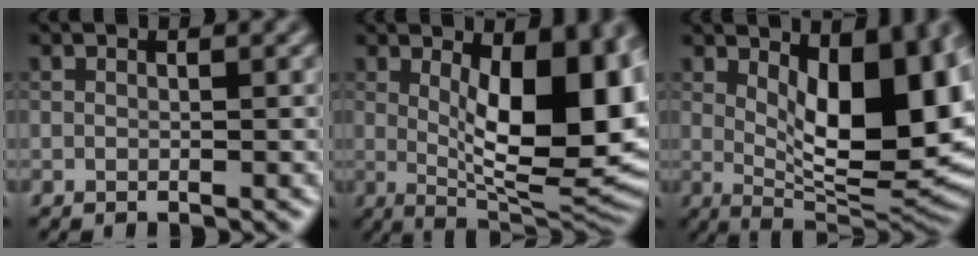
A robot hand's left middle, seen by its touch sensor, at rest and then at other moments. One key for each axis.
{"total": 12.1, "fx": 1.9, "fy": 4.7, "fz": 11.0, "tx": -0.137, "ty": -0.011, "tz": 0.031}
{"total": 10.8, "fx": 2.2, "fy": 4.5, "fz": 9.5, "tx": -0.134, "ty": -0.011, "tz": 0.042}